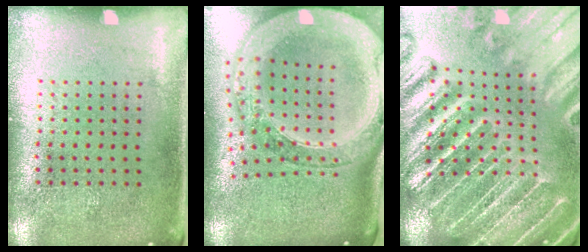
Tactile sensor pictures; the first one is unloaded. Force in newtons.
{"total": 4.0, "press": 3.0, "slide": 2.6}
{"total": 4.9, "press": 4.4, "slide": 2.2}